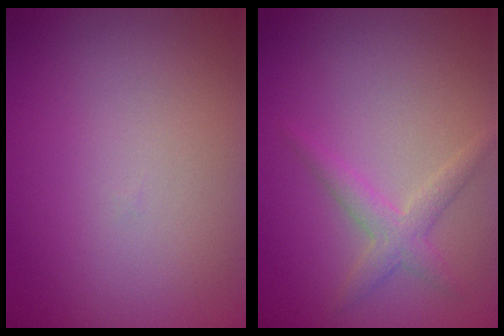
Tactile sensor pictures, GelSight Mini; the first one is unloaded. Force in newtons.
{"total": 2.1, "press": 2.1, "slide": 0.1}